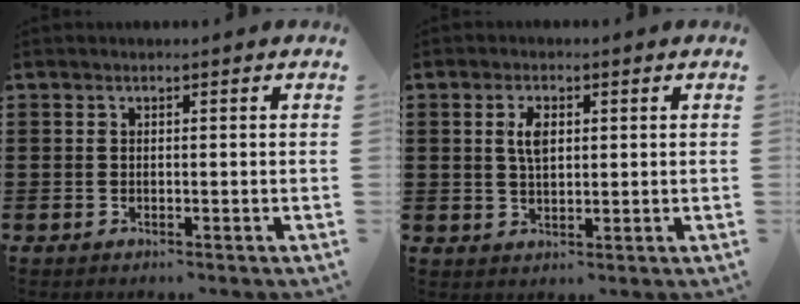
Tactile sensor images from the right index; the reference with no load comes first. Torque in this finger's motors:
{"motor_torque": [0.64, 0.39, 0.16, 0.05]}